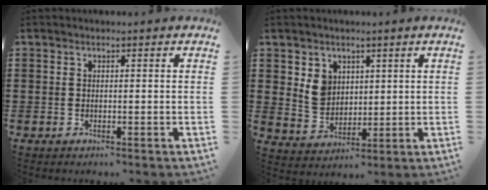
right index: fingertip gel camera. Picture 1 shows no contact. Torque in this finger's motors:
{"motor_torque": [0.18, -0.03, 0.29, 0.05]}